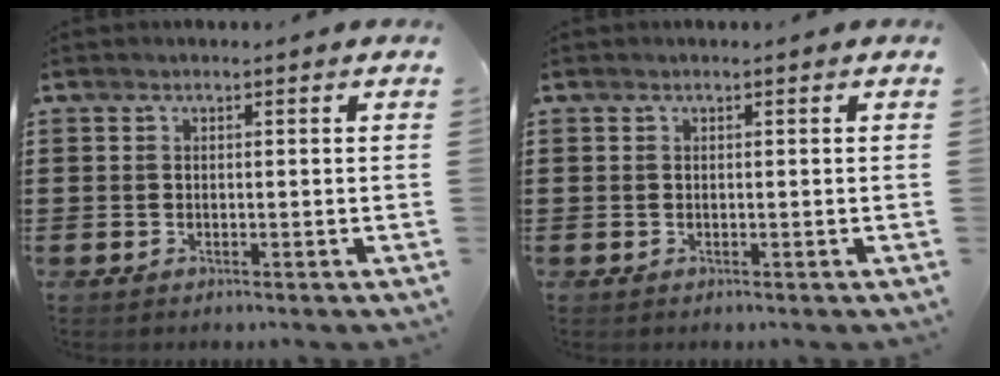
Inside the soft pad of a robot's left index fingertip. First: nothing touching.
{"total": 0.0}